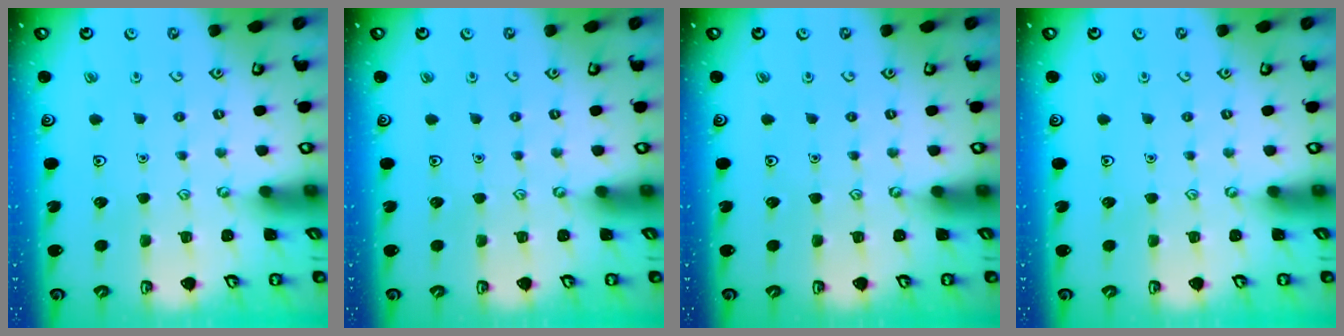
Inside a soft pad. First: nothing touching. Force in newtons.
{"total": 0.0}
{"total": 0.0}
{"total": 0.0}